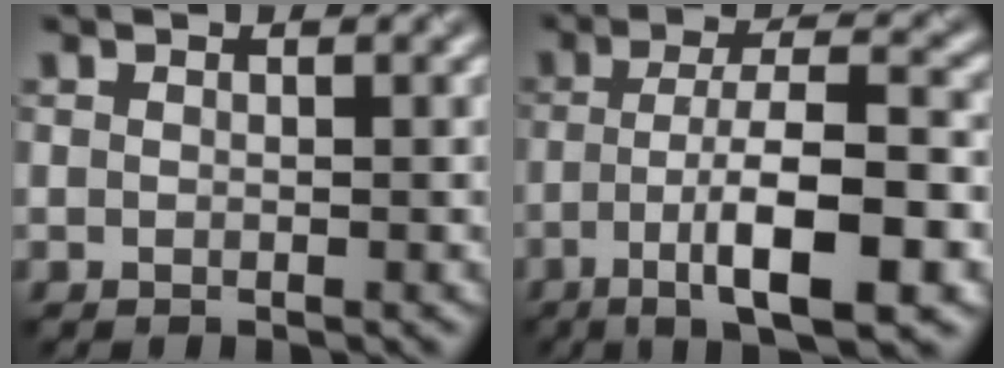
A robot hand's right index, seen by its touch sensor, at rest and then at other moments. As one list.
[{"total": 9.0, "force": [-3.2, 1.9, 8.2], "torque": [-0.135, 0.006, -0.057]}]